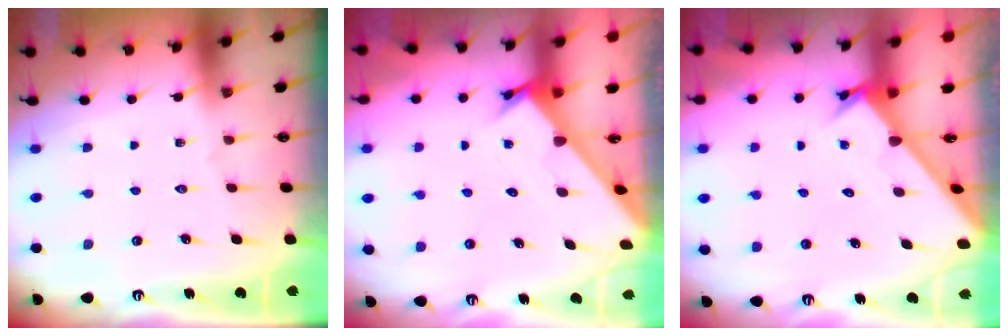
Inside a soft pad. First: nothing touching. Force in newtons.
{"total": 2.2, "press": 2.2, "slide": 0.1}
{"total": 2.6, "press": 2.6, "slide": 0.3}